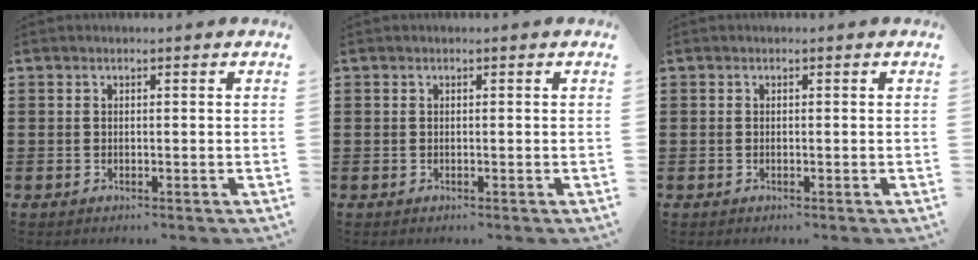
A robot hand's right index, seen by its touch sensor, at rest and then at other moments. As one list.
[{"total": 0.0}, {"total": 0.0}]